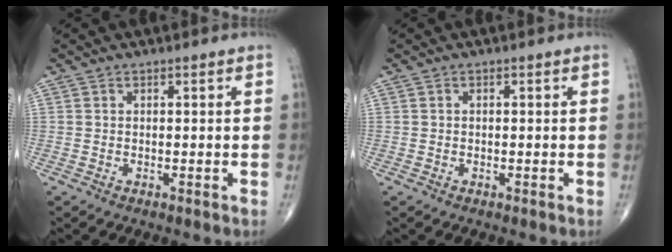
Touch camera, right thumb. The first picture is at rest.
{"total": 0.0}